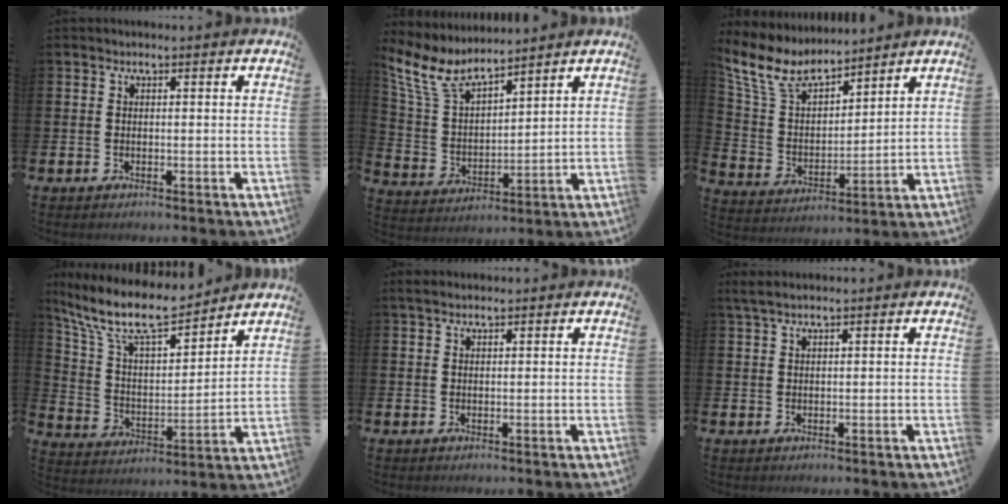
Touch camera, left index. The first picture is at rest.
{"total": 8.0, "force": [6.8, 2.6, 3.4], "torque": [-0.102, -0.029, 0.122]}
{"total": 9.2, "force": [8.0, 3.3, 3.2], "torque": [-0.104, -0.037, 0.148]}
{"total": 11.6, "force": [10.0, 2.9, 5.1], "torque": [-0.136, -0.055, 0.177]}
{"total": 1.5, "force": [1.3, 0.4, 0.5], "torque": [-0.011, 0.004, 0.025]}
{"total": 1.9, "force": [1.5, 0.1, 1.1], "torque": [-0.030, 0.005, 0.028]}